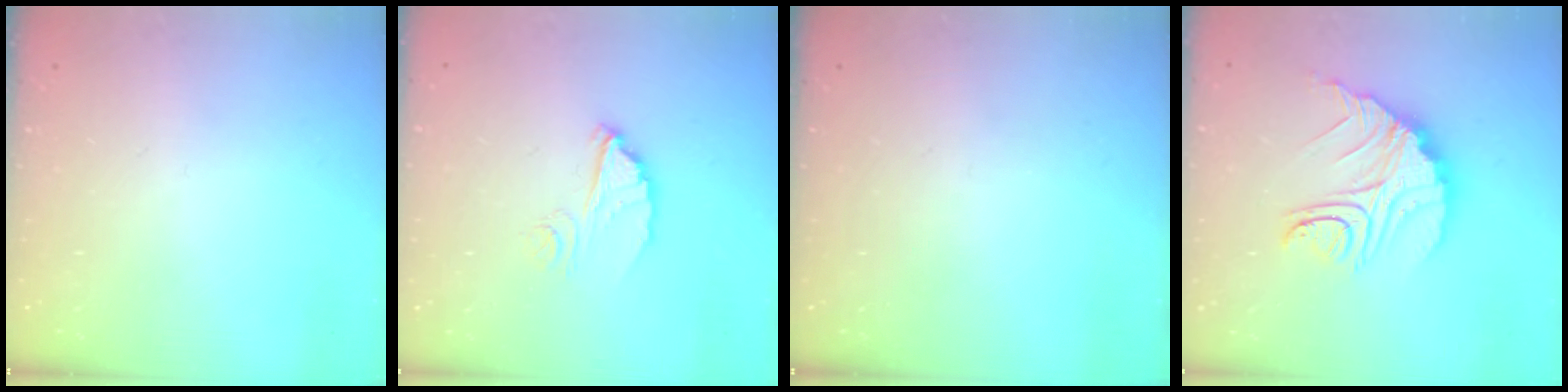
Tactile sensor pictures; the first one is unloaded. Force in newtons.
{"total": 7.4, "press": 7.4, "slide": 0.5}
{"total": 0.0}
{"total": 14.7, "press": 14.7, "slide": 1.1}